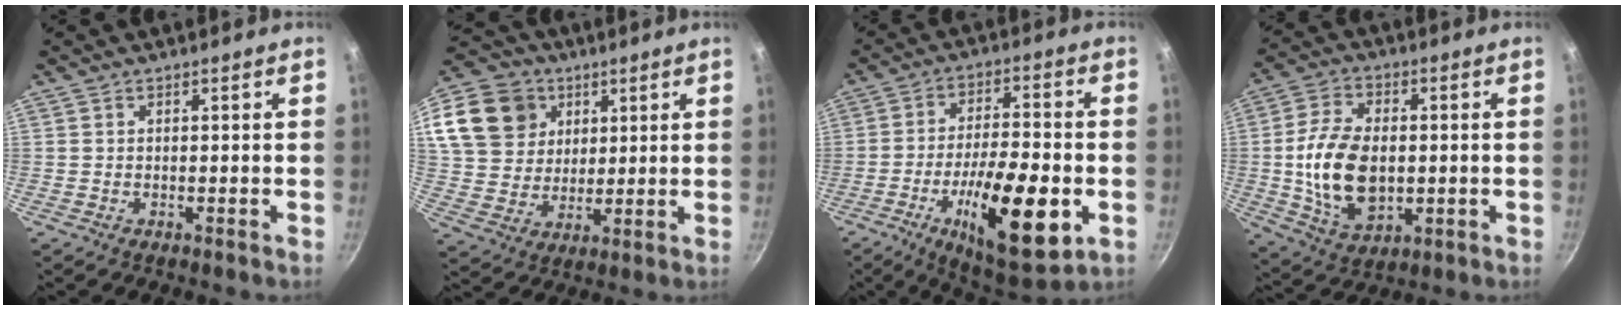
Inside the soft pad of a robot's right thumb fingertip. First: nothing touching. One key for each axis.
{"total": 19.1, "fx": 7.8, "fy": 15.2, "fz": 8.5, "tx": -0.172, "ty": 0.008, "tz": 0.148}
{"total": 19.4, "fx": -6.2, "fy": 6.5, "fz": 17.2, "tx": -0.267, "ty": 0.014, "tz": -0.096}
{"total": 14.9, "fx": -0.4, "fy": 9.6, "fz": 11.4, "tx": -0.197, "ty": 0.002, "tz": 0.001}